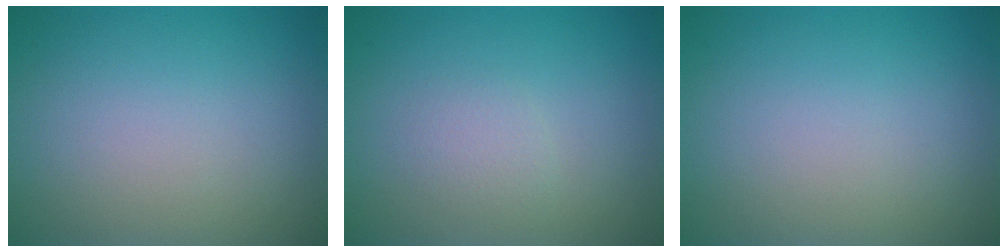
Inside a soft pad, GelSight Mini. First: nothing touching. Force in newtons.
{"total": 1.3, "press": 1.3, "slide": 0.2}
{"total": 0.0}